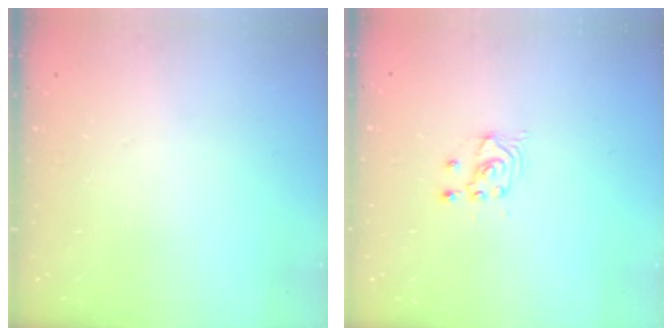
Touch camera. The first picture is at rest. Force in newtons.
{"total": 2.6, "press": 2.5, "slide": 0.3}